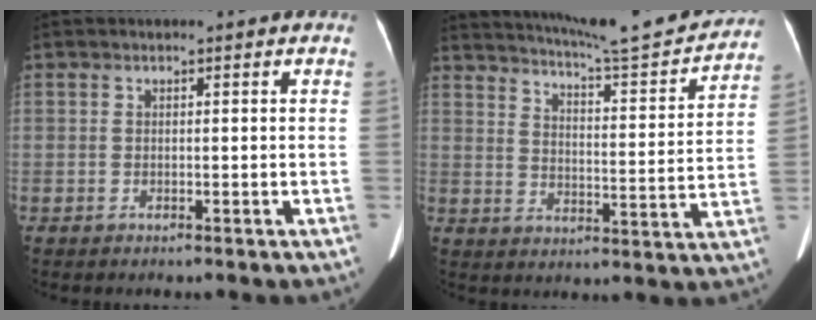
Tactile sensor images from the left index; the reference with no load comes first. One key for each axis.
{"total": 20.4, "fx": 19.0, "fy": 1.0, "fz": 7.4, "tx": -0.114, "ty": -0.038, "tz": 0.251}